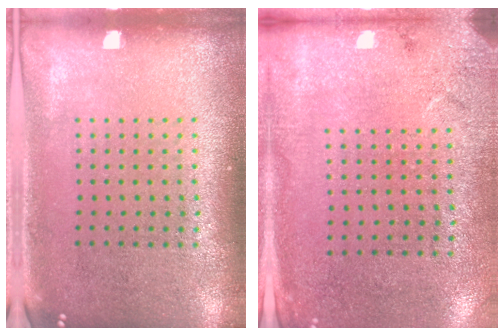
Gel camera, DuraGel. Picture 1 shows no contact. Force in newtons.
{"total": 2.6, "press": 2.1, "slide": 1.6}